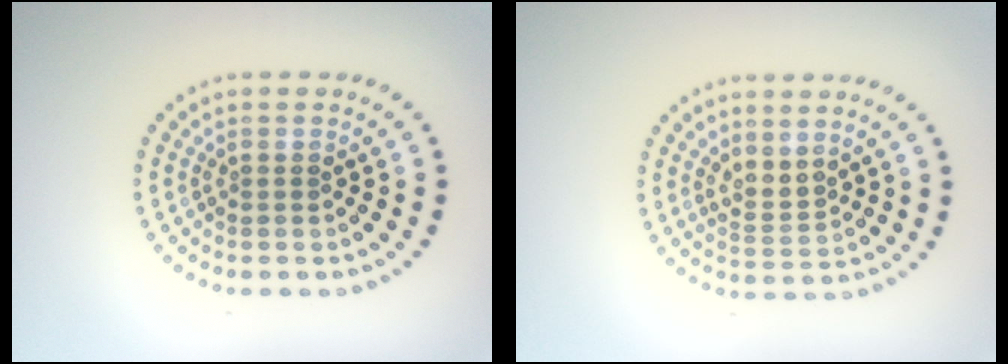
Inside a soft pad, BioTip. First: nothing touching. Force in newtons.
{"total": 2.1, "press": 1.6, "slide": 1.3}